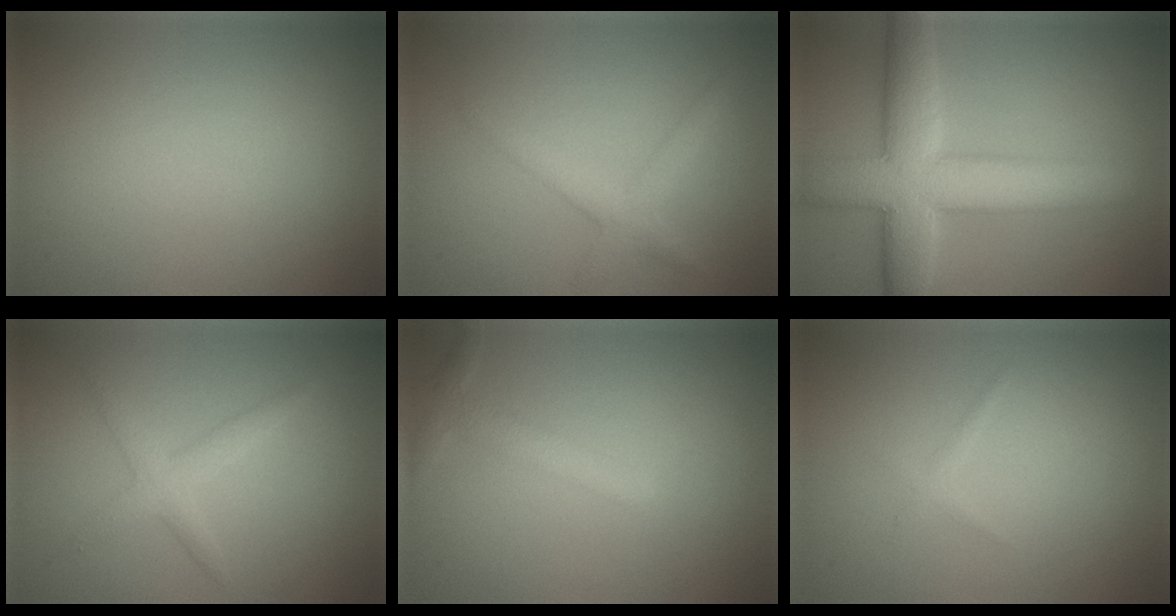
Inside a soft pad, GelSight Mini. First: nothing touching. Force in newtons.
{"total": 2.4, "press": 2.4, "slide": 0.2}
{"total": 9.0, "press": 9.0, "slide": 0.3}
{"total": 2.1, "press": 2.1, "slide": 0.1}
{"total": 2.1, "press": 2.1, "slide": 0.1}
{"total": 0.6, "press": 0.6, "slide": 0.1}